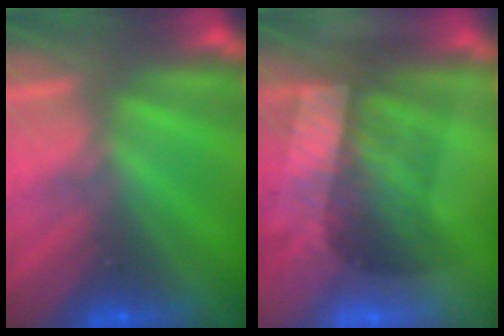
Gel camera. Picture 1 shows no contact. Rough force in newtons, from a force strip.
{"total": 3.6}